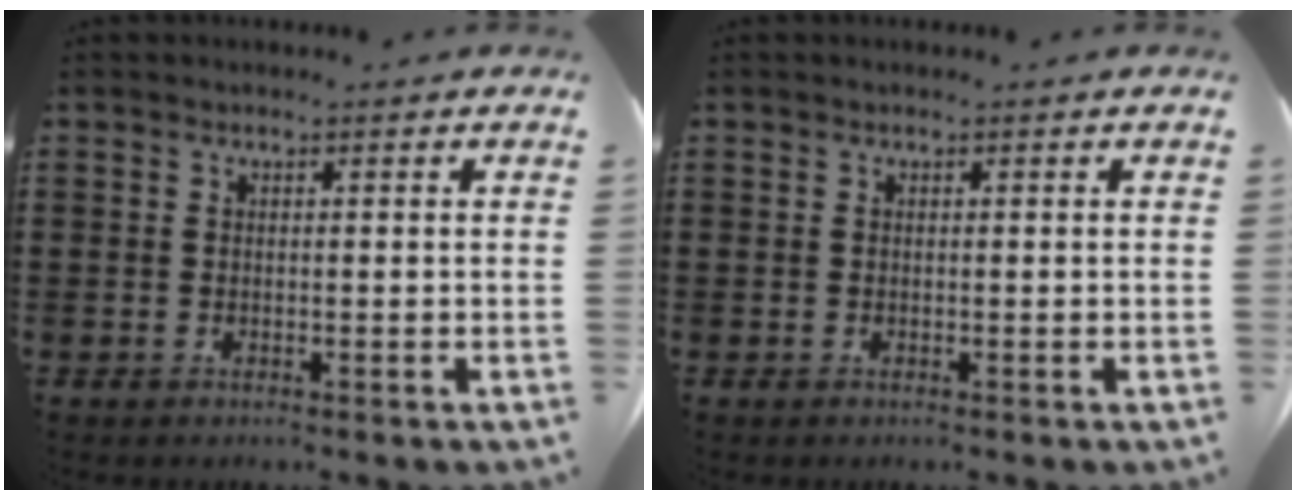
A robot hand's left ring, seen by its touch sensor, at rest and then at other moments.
{"total": 0.0}